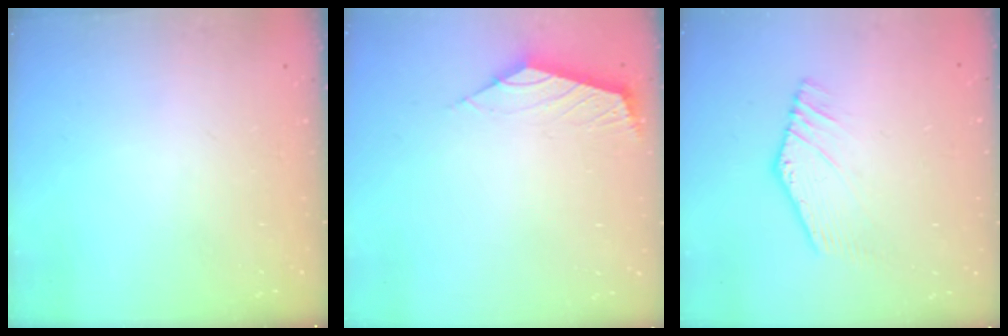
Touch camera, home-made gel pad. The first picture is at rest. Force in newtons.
{"total": 2.6, "press": 2.5, "slide": 0.6}
{"total": 3.2, "press": 3.2, "slide": 0.2}